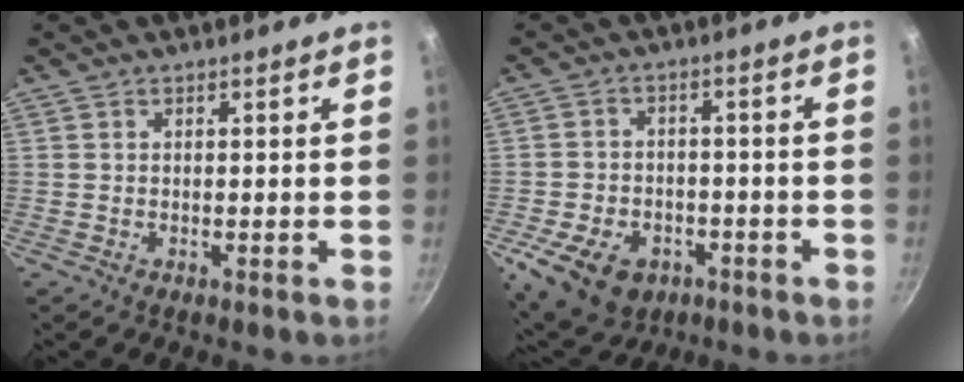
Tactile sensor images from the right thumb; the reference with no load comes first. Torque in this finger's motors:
{"motor_torque": [2.71, 2.30, 0.00, -0.19, 0.04]}